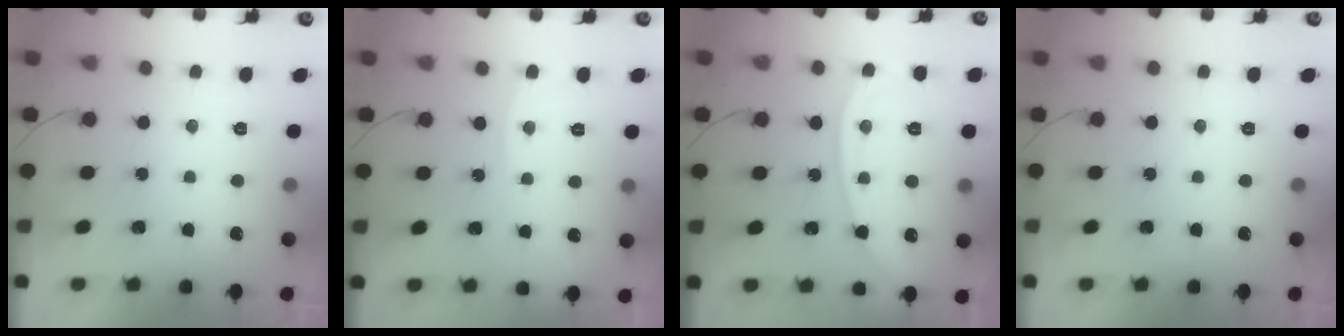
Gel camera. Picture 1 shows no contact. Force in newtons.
{"total": 5.8, "press": 5.8, "slide": 0.3}
{"total": 12.2, "press": 12.1, "slide": 1.5}
{"total": 0.0}